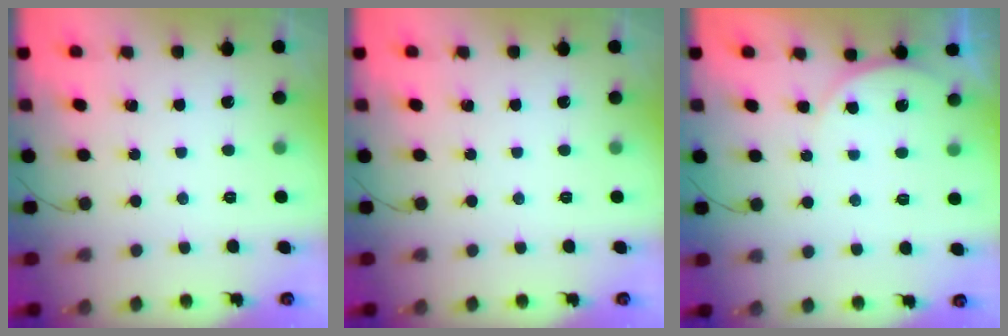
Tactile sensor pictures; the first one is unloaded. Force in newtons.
{"total": 0.0}
{"total": 4.0, "press": 4.0, "slide": 0.5}